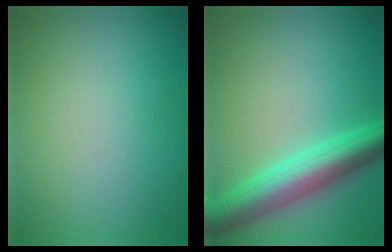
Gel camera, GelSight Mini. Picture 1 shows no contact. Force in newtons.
{"total": 6.8, "press": 6.8, "slide": 0.1}